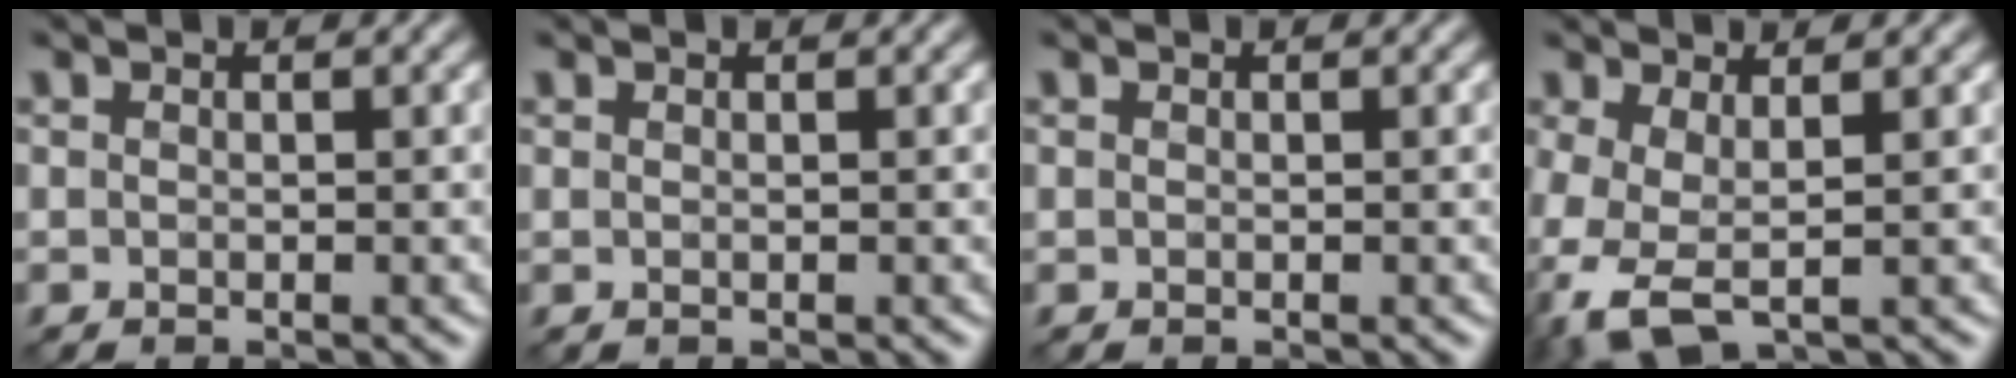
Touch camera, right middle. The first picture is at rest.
{"total": 0.0}
{"total": 0.0}
{"total": 4.8, "force": [-1.6, 2.1, 4.0], "torque": [-0.115, -0.008, -0.036]}